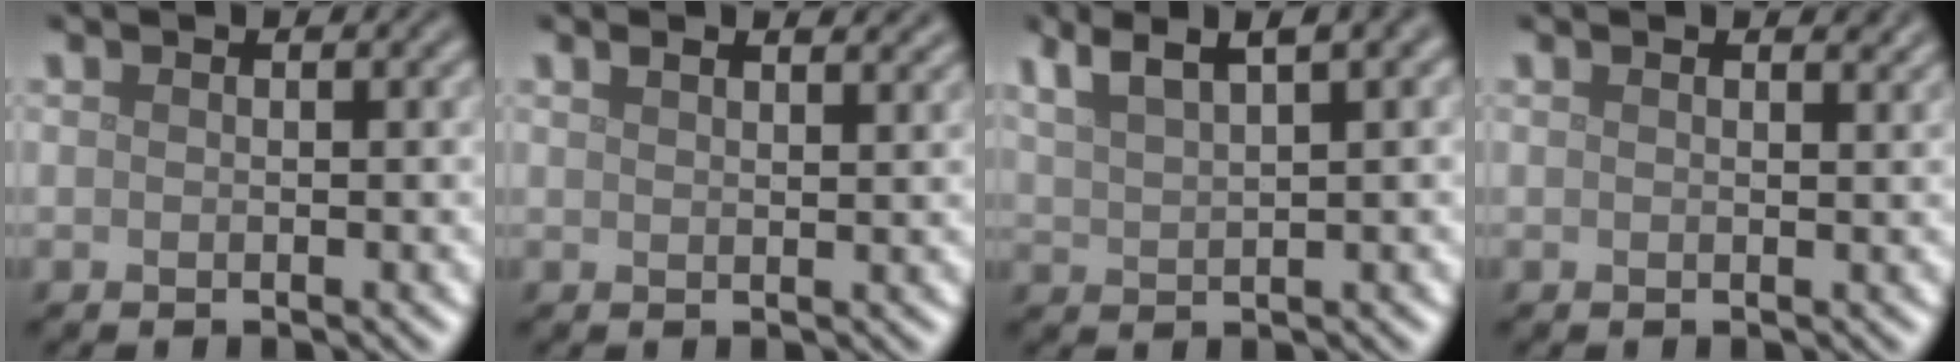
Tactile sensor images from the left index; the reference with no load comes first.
{"total": 2.6, "force": [2.2, 0.8, 1.1], "torque": [-0.012, 0.011, 0.026]}
{"total": 5.4, "force": [3.6, 1.3, 3.8], "torque": [-0.065, 0.020, 0.067]}
{"total": 1.1, "force": [1.0, 0.2, 0.4], "torque": [-0.007, -0.003, 0.010]}